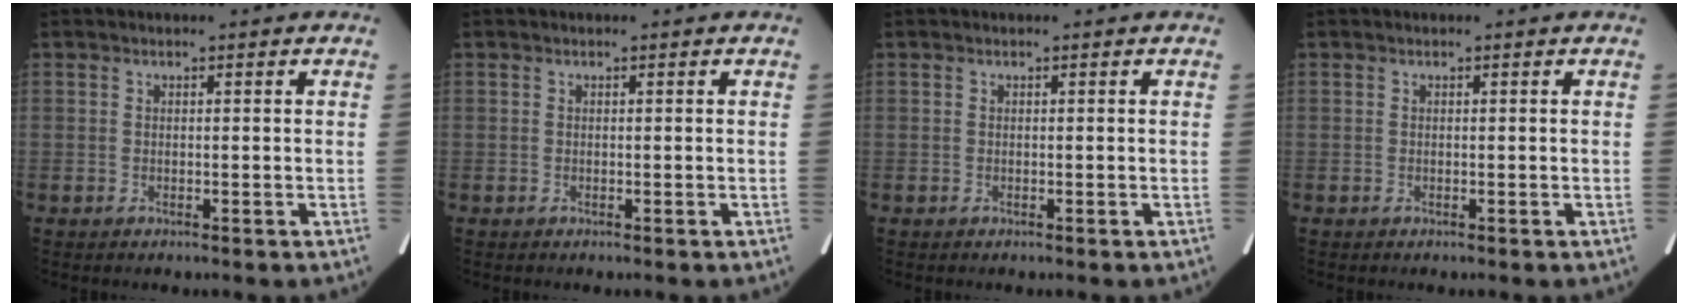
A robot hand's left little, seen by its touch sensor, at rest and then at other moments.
{"total": 0.0}
{"total": 0.0}
{"total": 0.0}